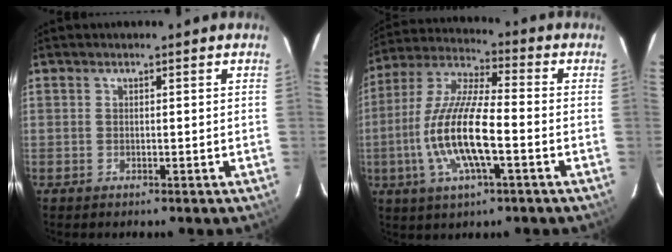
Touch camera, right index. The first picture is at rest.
{"total": 15.2, "force": [-4.1, 3.7, 14.1], "torque": [-0.288, -0.008, -0.079]}